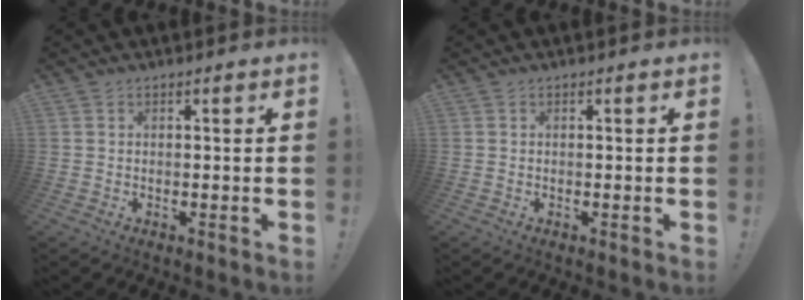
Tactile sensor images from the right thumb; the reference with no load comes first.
{"total": 0.0}